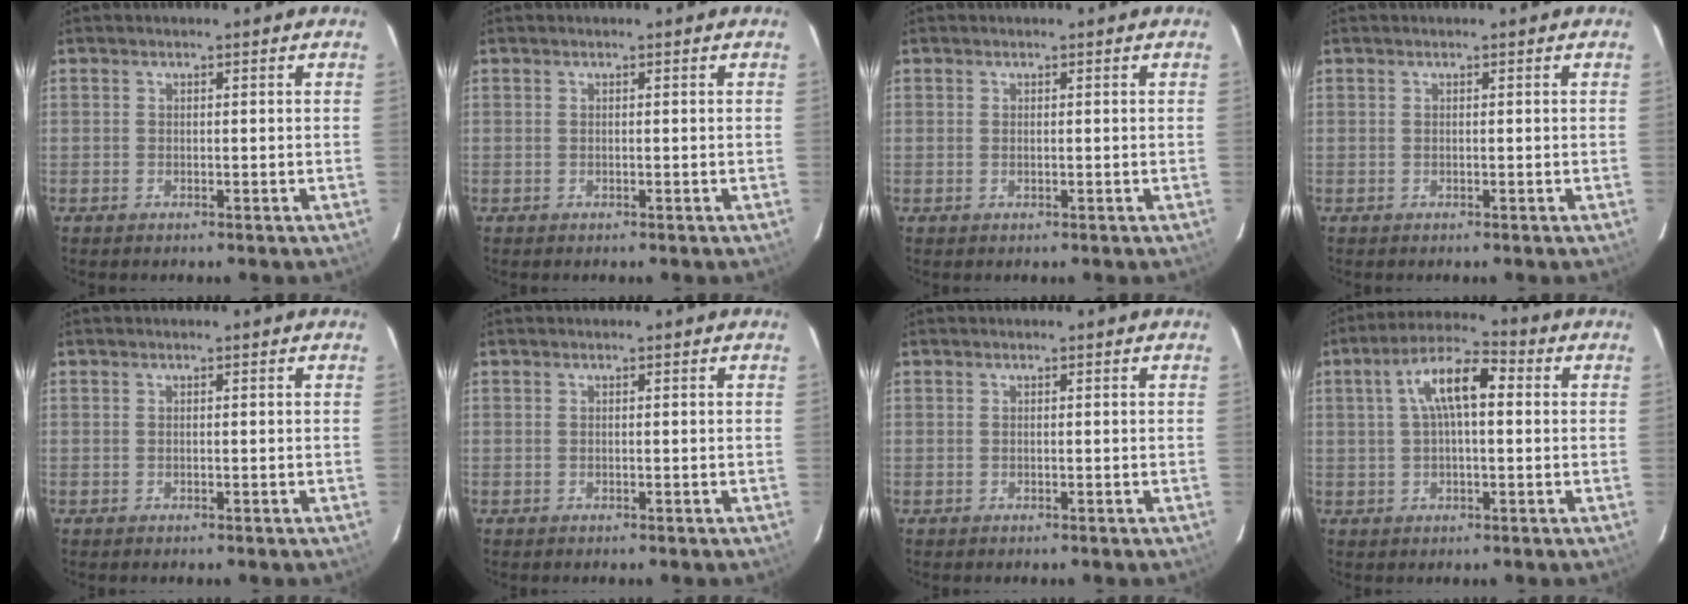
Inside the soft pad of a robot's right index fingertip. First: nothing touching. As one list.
[{"total": 0.0}, {"total": 0.0}, {"total": 0.0}, {"total": 0.0}, {"total": 0.0}, {"total": 0.0}, {"total": 9.4, "force": [1.8, 3.6, 8.5], "torque": [-0.157, 0.027, 0.027]}]